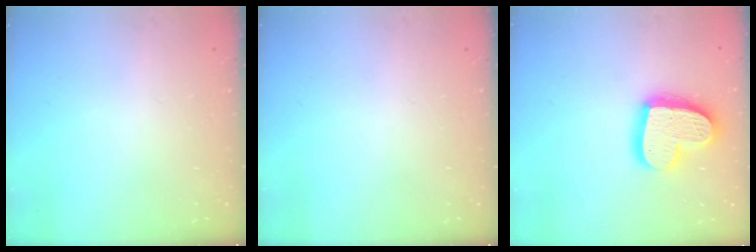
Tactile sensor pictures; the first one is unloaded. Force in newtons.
{"total": 0.0}
{"total": 18.0, "press": 17.9, "slide": 1.3}